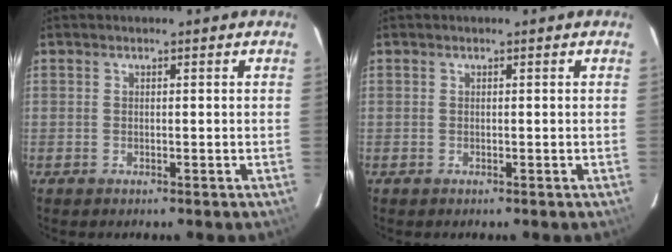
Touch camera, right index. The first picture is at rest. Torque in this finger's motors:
{"motor_torque": [0.00, 0.00, 0.00, 0.00]}